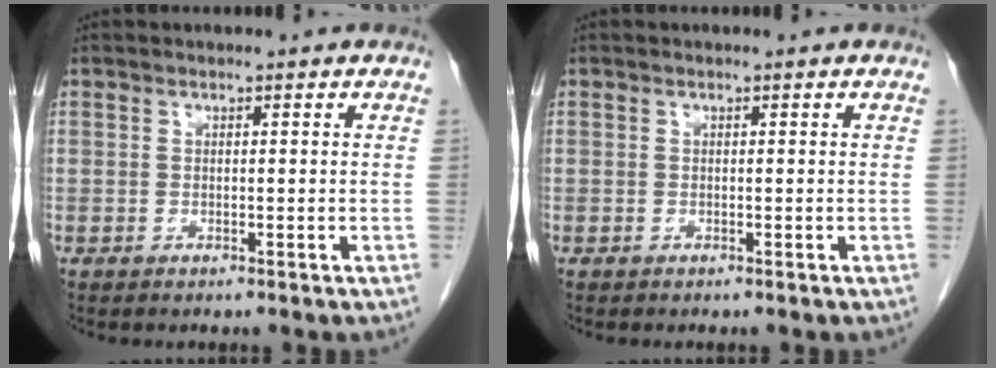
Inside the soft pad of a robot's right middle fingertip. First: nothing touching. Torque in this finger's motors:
{"motor_torque": [0.36, -0.31, -0.10, -0.04]}